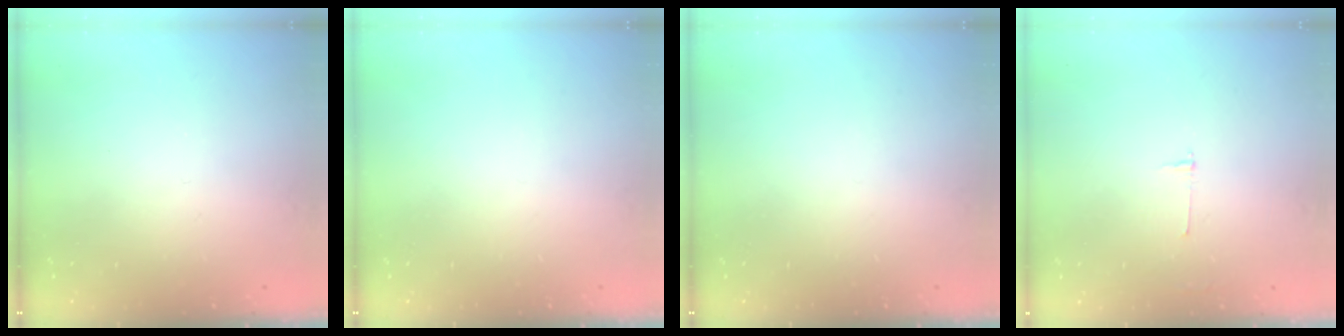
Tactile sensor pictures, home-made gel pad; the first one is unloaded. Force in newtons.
{"total": 0.0}
{"total": 0.0}
{"total": 2.7, "press": 2.7, "slide": 0.3}